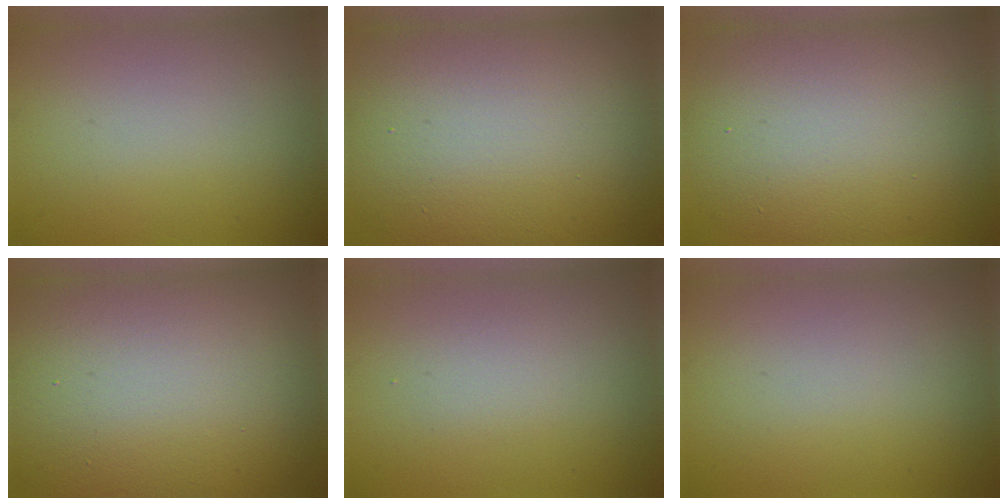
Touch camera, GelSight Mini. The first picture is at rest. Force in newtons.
{"total": 15.8, "press": 15.8, "slide": 0.6}
{"total": 11.9, "press": 11.9, "slide": 0.5}
{"total": 17.6, "press": 17.6, "slide": 1.1}
{"total": 1.3, "press": 1.3, "slide": 0.1}
{"total": 0.0}